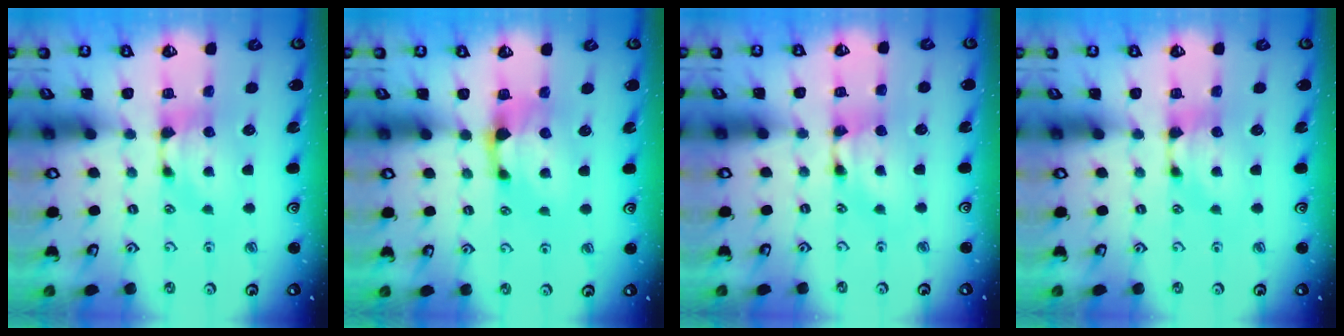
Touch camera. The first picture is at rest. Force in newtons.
{"total": 1.9, "press": 1.3, "slide": 1.4}
{"total": 1.7, "press": 1.7, "slide": 0.1}
{"total": 0.0}